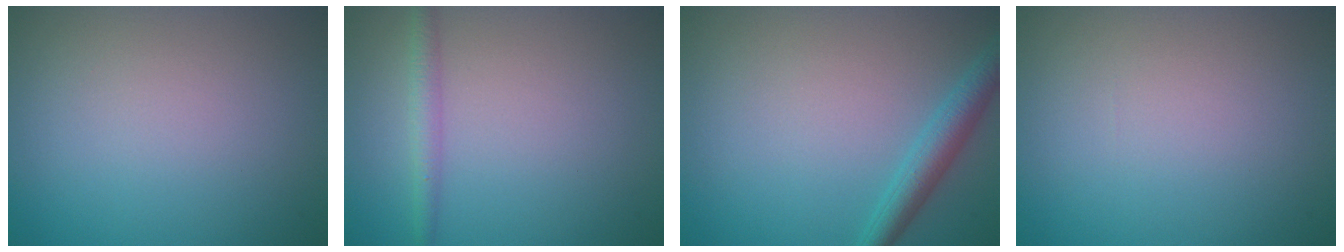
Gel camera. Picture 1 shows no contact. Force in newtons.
{"total": 1.8, "press": 1.8, "slide": 0.1}
{"total": 2.8, "press": 2.8, "slide": 0.1}
{"total": 0.0}